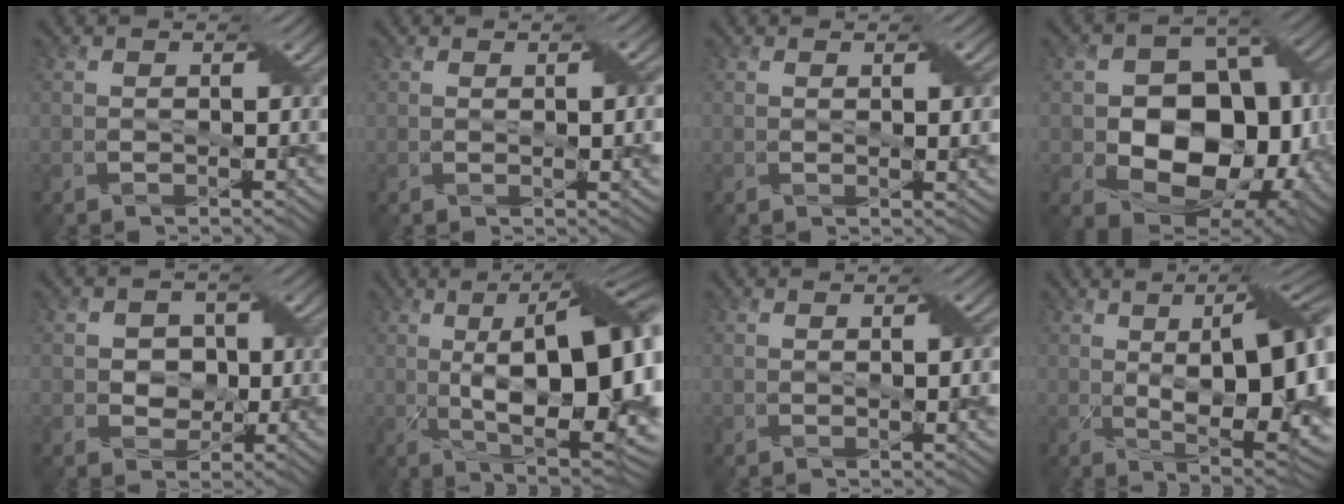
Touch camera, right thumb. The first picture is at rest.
{"total": 2.9, "force": [0.5, 0.6, 2.8], "torque": [-0.044, 0.004, 0.011]}
{"total": 2.2, "force": [0.7, 0.4, 2.1], "torque": [-0.035, 0.001, 0.015]}
{"total": 15.3, "force": [-2.2, 11.1, 10.2], "torque": [-0.158, -0.019, -0.035]}
{"total": 3.7, "force": [0.1, 3.4, 1.5], "torque": [-0.025, 0.001, -0.014]}
{"total": 18.6, "force": [0.5, 6.6, 17.3], "torque": [-0.247, 0.020, 0.011]}
{"total": 2.4, "force": [0.4, 0.5, 2.3], "torque": [-0.038, 0.003, 0.009]}
{"total": 16.8, "force": [1.3, 6.4, 15.5], "torque": [-0.195, 0.015, 0.023]}